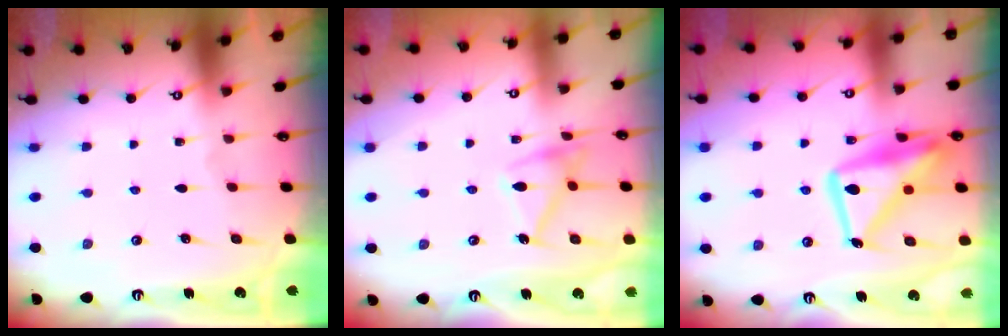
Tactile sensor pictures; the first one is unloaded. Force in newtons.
{"total": 14.5, "press": 14.5, "slide": 0.6}
{"total": 19.3, "press": 19.2, "slide": 2.0}